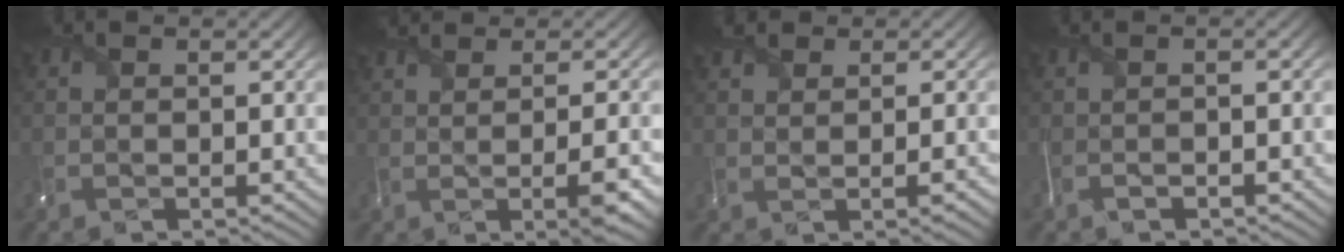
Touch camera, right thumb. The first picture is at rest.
{"total": 4.9, "force": [1.3, 1.0, 4.6], "torque": [-0.050, 0.022, 0.004]}
{"total": 2.3, "force": [1.5, 0.6, 1.6], "torque": [-0.033, 0.007, 0.022]}
{"total": 1.1, "force": [-0.9, -0.4, 0.5], "torque": [-0.005, 0.007, -0.025]}